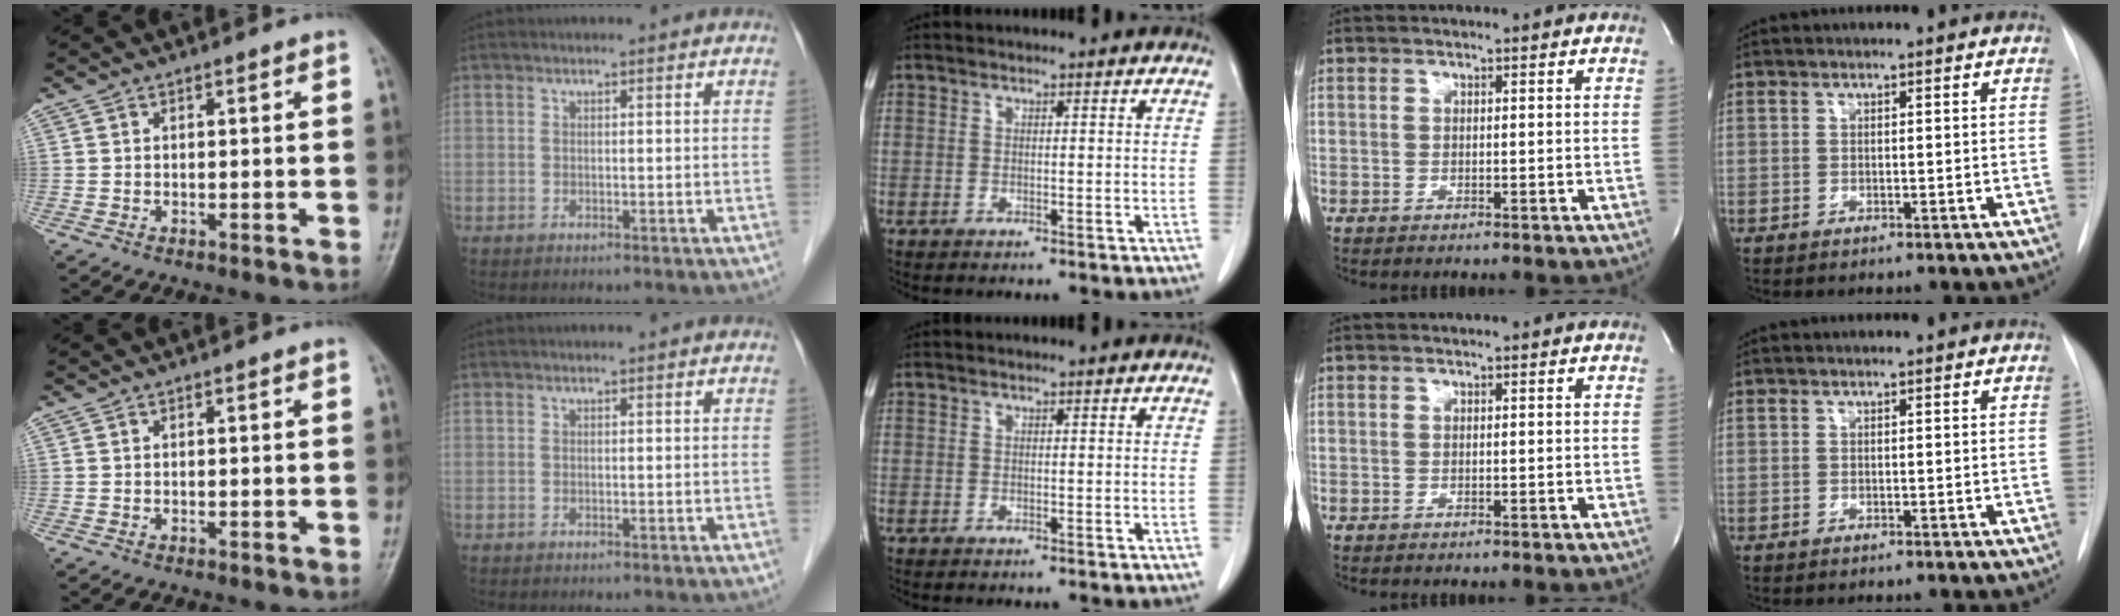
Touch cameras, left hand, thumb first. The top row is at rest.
{}